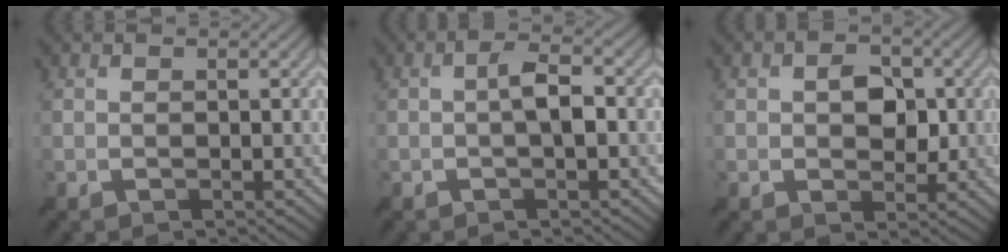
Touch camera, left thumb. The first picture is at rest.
{"total": 3.7, "force": [-0.4, 0.6, 3.6], "torque": [-0.068, 0.014, -0.015]}
{"total": 4.1, "force": [0.4, 2.8, 2.9], "torque": [-0.045, 0.000, -0.001]}